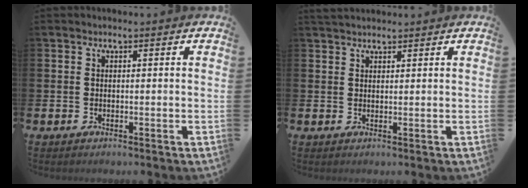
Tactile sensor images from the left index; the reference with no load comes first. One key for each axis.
{"total": 1.9, "fx": 1.8, "fy": 0.5, "fz": 0.2, "tx": 0.007, "ty": -0.004, "tz": 0.030}